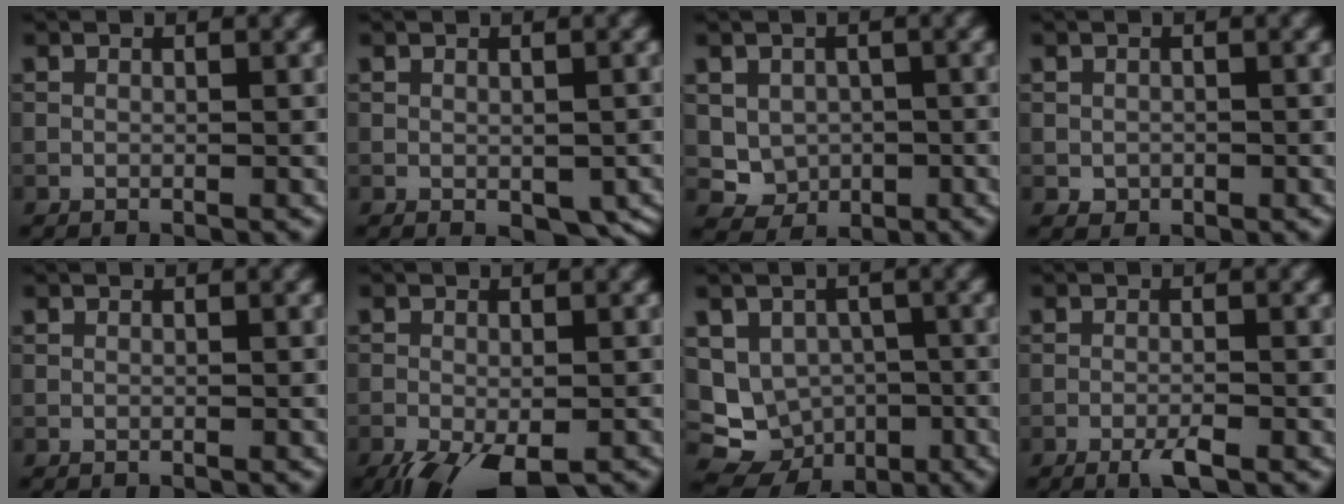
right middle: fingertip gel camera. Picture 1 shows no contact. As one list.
[{"total": 3.6, "force": [-1.4, 1.8, 2.7], "torque": [-0.036, -0.016, -0.009]}, {"total": 3.1, "force": [0.0, 2.8, 1.4], "torque": [-0.024, -0.012, 0.005]}, {"total": 1.0, "force": [-0.2, 0.9, 0.4], "torque": [-0.005, -0.006, -0.004]}, {"total": 0.0}, {"total": 7.0, "force": [-4.4, 2.5, 4.8], "torque": [-0.079, -0.023, -0.070]}, {"total": 7.5, "force": [-2.3, 6.5, 3.1], "torque": [-0.039, -0.005, -0.038]}, {"total": 1.9, "force": [-1.2, 0.2, 1.5], "torque": [-0.026, -0.001, -0.025]}]